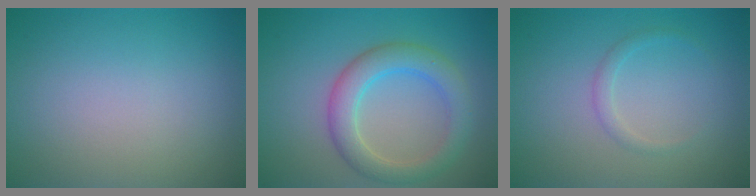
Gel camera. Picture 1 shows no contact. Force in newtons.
{"total": 4.4, "press": 4.4, "slide": 0.1}
{"total": 1.1, "press": 1.1, "slide": 0.1}